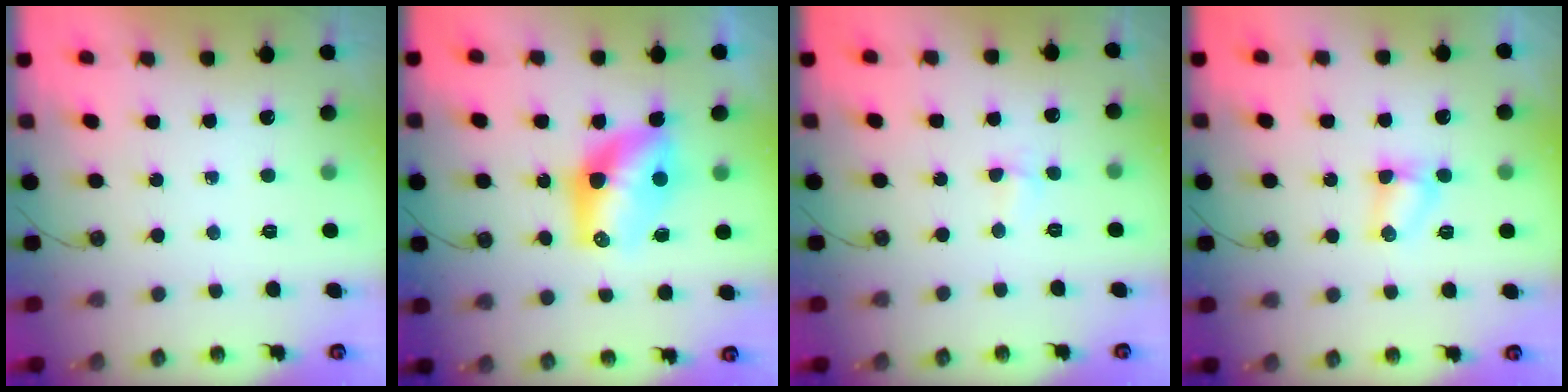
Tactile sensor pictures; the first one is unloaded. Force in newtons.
{"total": 11.9, "press": 11.3, "slide": 3.6}
{"total": 2.7, "press": 2.0, "slide": 1.8}
{"total": 3.5, "press": 3.4, "slide": 0.5}